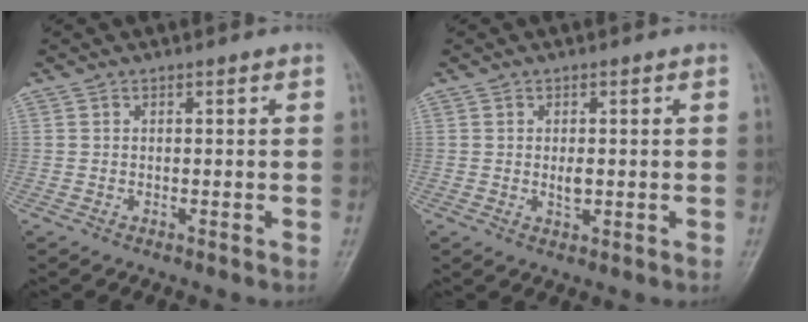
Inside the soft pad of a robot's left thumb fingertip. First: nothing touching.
{"total": 2.5, "force": [0.0, 1.3, 2.1], "torque": [-0.032, -0.004, 0.002]}